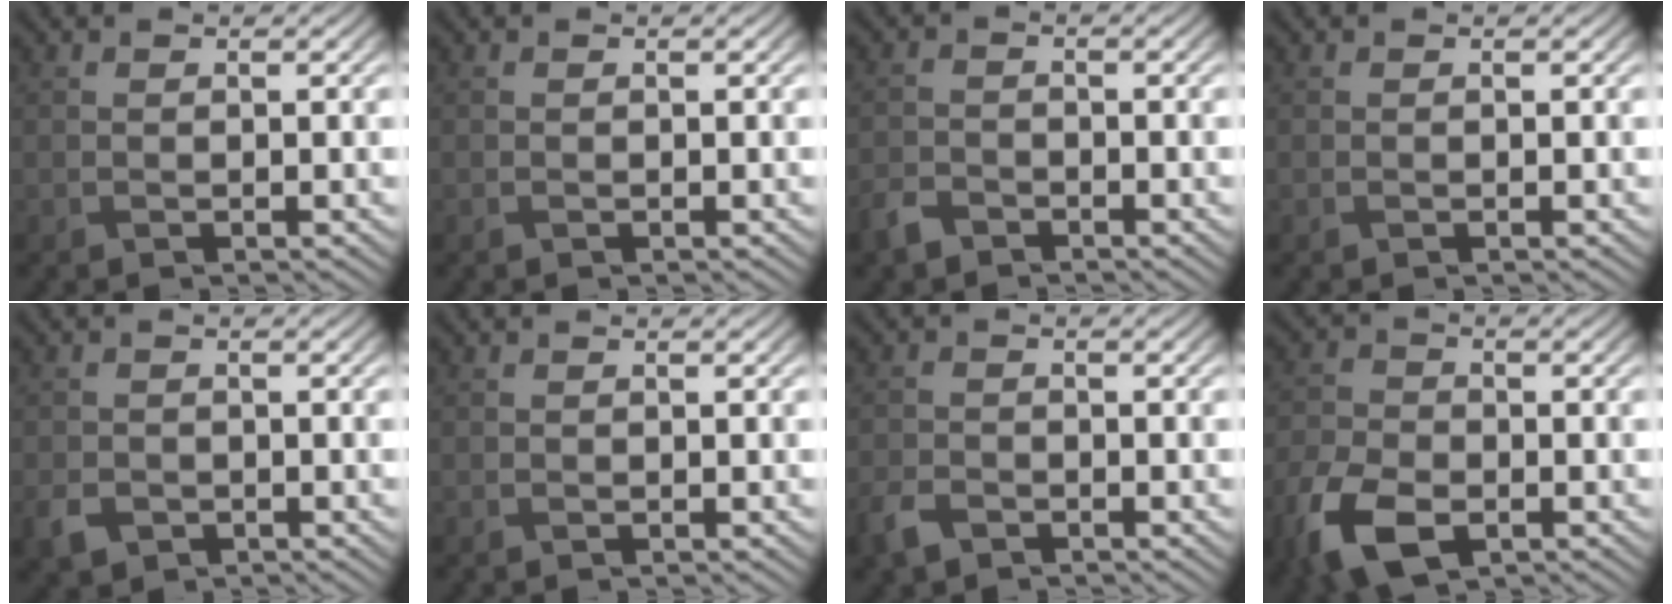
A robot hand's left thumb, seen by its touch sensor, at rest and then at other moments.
{"total": 0.0}
{"total": 2.8, "force": [-2.2, 1.4, 1.0], "torque": [-0.025, -0.006, -0.056]}
{"total": 0.0}
{"total": 3.0, "force": [-1.5, 2.2, 1.3], "torque": [-0.036, -0.013, -0.033]}
{"total": 0.0}
{"total": 3.2, "force": [-2.3, 1.8, 1.4], "torque": [-0.037, -0.010, -0.057]}
{"total": 9.9, "force": [-5.2, 5.6, 6.2], "torque": [-0.164, -0.034, -0.100]}